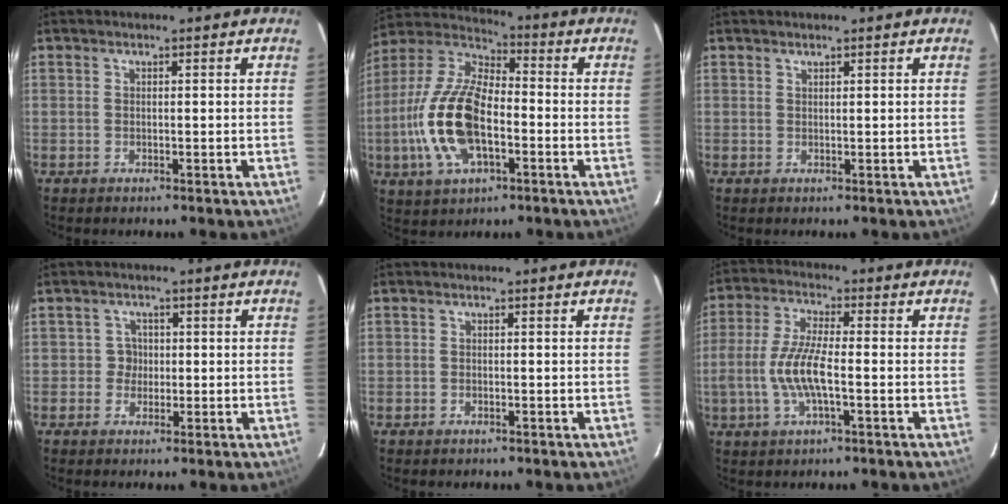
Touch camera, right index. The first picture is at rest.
{"total": 18.0, "force": [-4.3, 8.5, 15.3], "torque": [-0.331, -0.001, -0.084]}
{"total": 0.5, "force": [0.4, -0.3, 0.1], "torque": [-0.003, -0.001, 0.008]}
{"total": 2.1, "force": [-0.3, 2.1, -0.2], "torque": [0.009, 0.012, -0.004]}
{"total": 0.8, "force": [-0.5, 0.5, 0.1], "torque": [-0.004, 0.003, -0.006]}
{"total": 9.4, "force": [-2.2, 2.2, 8.8], "torque": [-0.188, -0.001, -0.043]}